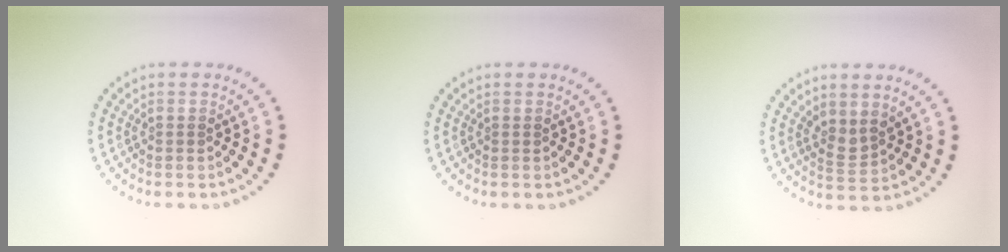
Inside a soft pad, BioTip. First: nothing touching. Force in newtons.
{"total": 0.0}
{"total": 1.9, "press": 1.4, "slide": 1.2}